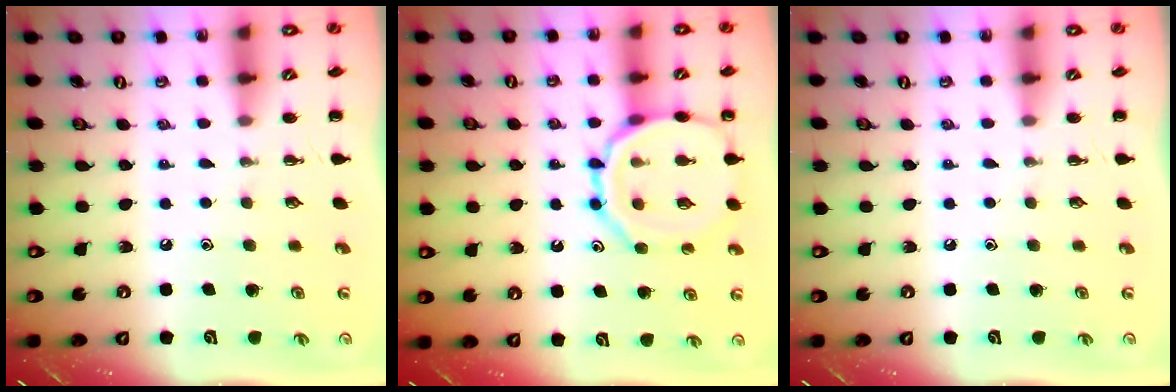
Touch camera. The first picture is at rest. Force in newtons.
{"total": 14.0, "press": 13.9, "slide": 1.3}
{"total": 0.0}